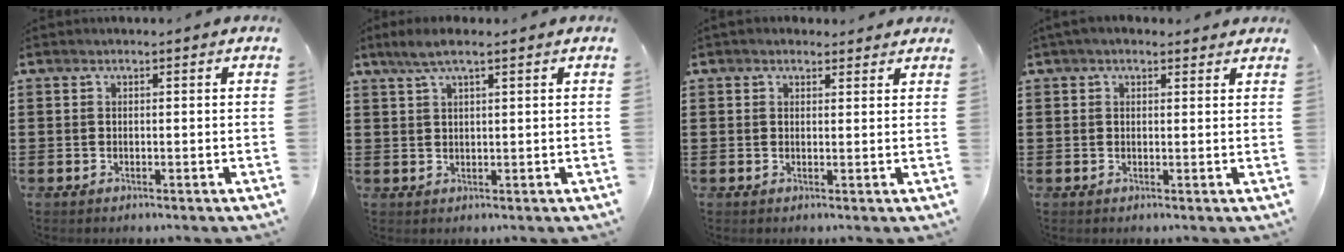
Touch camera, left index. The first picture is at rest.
{"total": 3.6, "force": [2.4, 0.5, 2.6], "torque": [-0.055, 0.003, 0.043]}
{"total": 1.8, "force": [1.6, 0.7, 0.2], "torque": [-0.008, 0.006, 0.031]}
{"total": 2.2, "force": [1.7, 0.9, 1.0], "torque": [-0.024, 0.008, 0.032]}